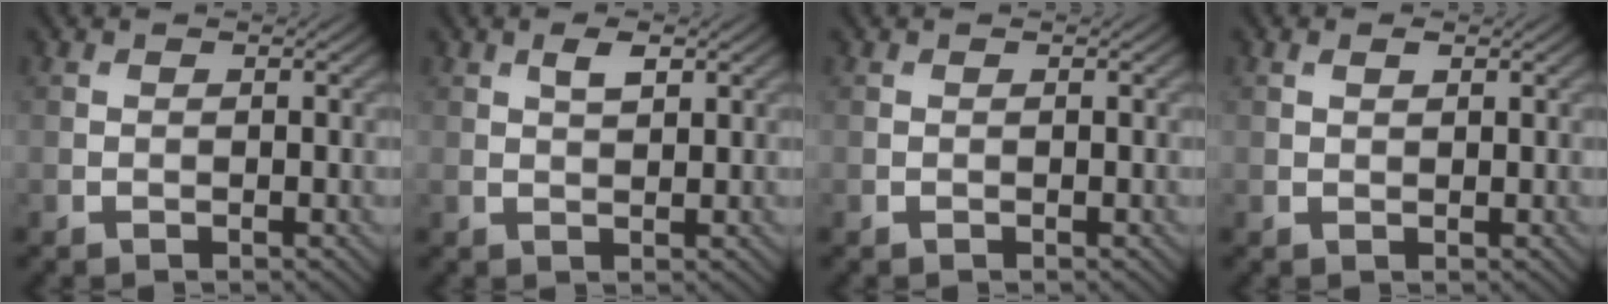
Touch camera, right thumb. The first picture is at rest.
{"total": 2.1, "force": [1.0, 0.8, 1.6], "torque": [-0.031, 0.001, 0.020]}
{"total": 0.0}
{"total": 1.0, "force": [0.5, 0.5, 0.7], "torque": [-0.014, 0.000, 0.011]}